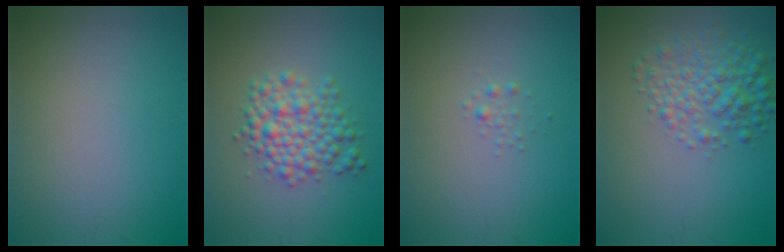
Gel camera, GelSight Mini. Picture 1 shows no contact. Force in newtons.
{"total": 4.5, "press": 4.5, "slide": 0.1}
{"total": 0.6, "press": 0.6, "slide": 0.0}
{"total": 4.4, "press": 4.4, "slide": 0.1}